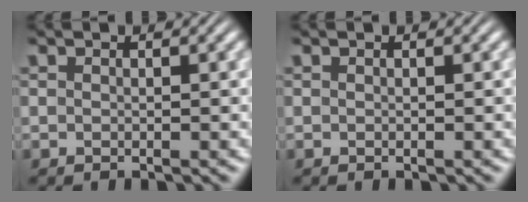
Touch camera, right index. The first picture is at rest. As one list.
[{"total": 0.0}]